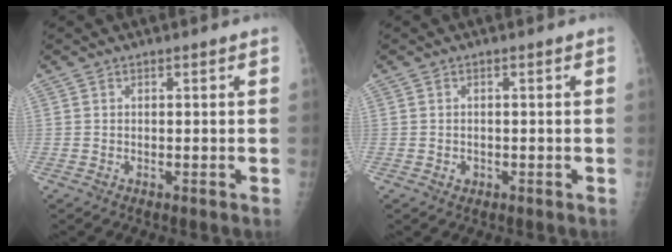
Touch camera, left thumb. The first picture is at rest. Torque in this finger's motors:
{"motor_torque": [-0.20, 0.21, -0.04, -0.08, 0.00]}